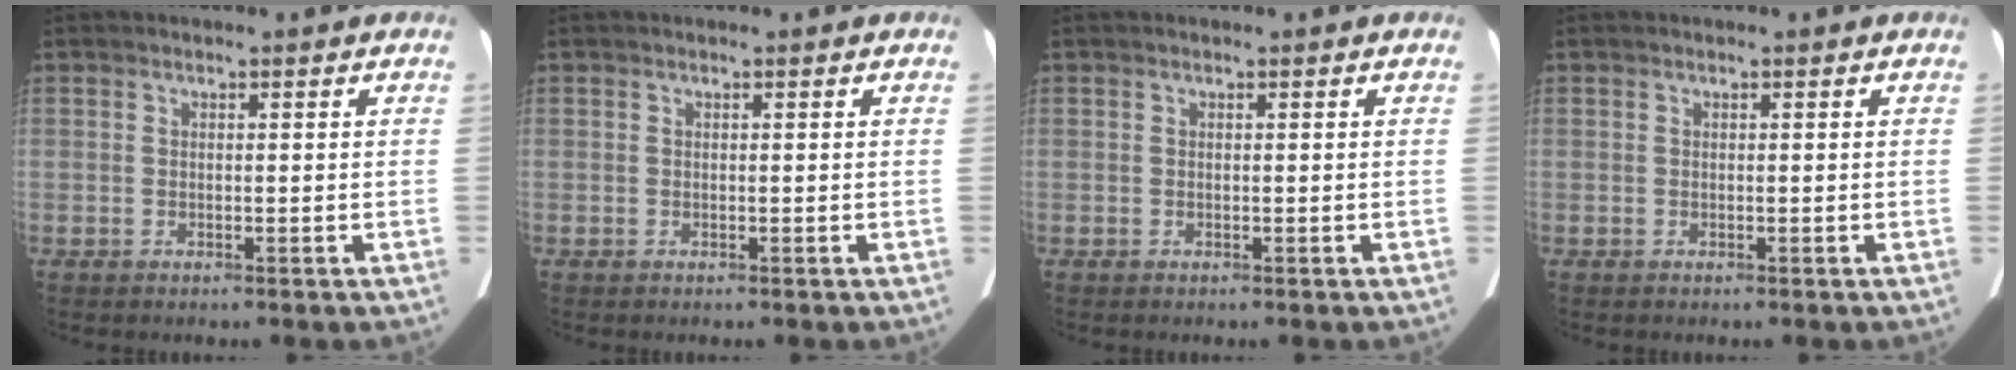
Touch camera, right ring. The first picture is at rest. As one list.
[{"total": 0.0}, {"total": 0.0}, {"total": 0.0}]